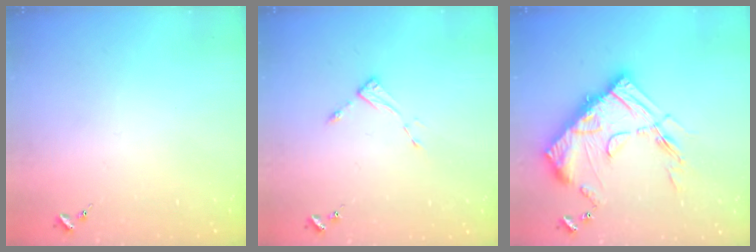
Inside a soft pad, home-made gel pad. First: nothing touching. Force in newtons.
{"total": 3.8, "press": 3.8, "slide": 0.3}
{"total": 21.5, "press": 21.4, "slide": 1.6}